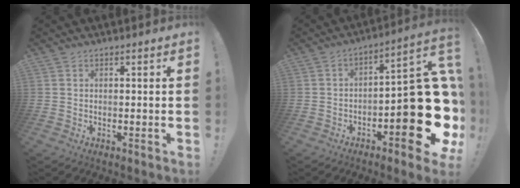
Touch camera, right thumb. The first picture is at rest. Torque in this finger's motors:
{"motor_torque": [2.57, 2.44, 1.53, -1.24, 0.45]}